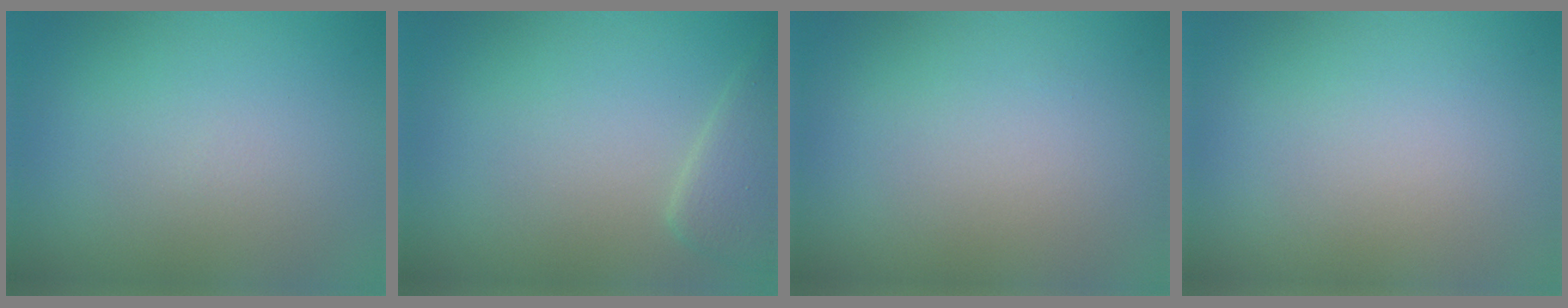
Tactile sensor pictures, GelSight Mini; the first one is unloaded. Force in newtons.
{"total": 2.5, "press": 2.5, "slide": 0.3}
{"total": 0.0}
{"total": 0.0}